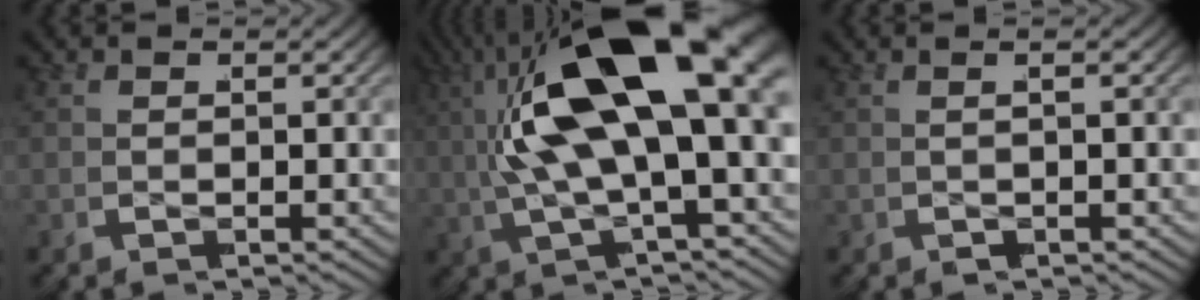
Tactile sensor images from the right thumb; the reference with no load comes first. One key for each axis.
{"total": 16.3, "fx": 1.8, "fy": 7.9, "fz": 14.2, "tx": -0.283, "ty": 0.010, "tz": 0.032}
{"total": 1.2, "fx": -0.3, "fy": -1.1, "fz": -0.1, "tx": 0.002, "ty": 0.017, "tz": -0.010}